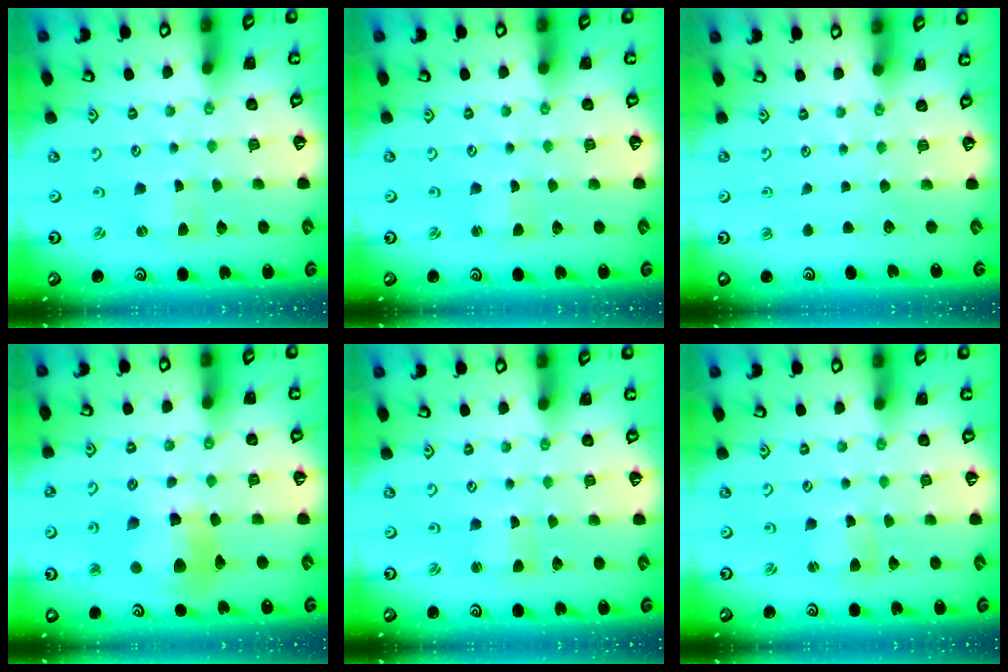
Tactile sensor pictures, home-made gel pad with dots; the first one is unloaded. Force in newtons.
{"total": 1.1, "press": 1.1, "slide": 0.0}
{"total": 0.0}
{"total": 12.5, "press": 12.4, "slide": 1.7}
{"total": 1.2, "press": 1.2, "slide": 0.0}
{"total": 2.1, "press": 2.1, "slide": 0.2}